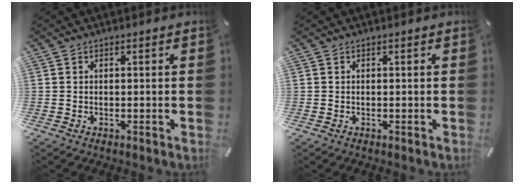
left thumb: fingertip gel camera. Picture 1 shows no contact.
{"total": 0.0}